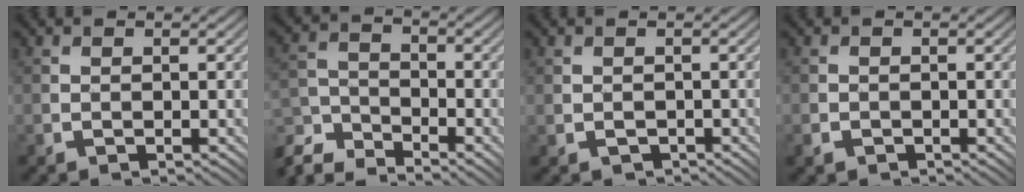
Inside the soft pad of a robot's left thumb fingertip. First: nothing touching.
{"total": 7.1, "force": [-6.1, 2.5, 2.6], "torque": [-0.066, -0.004, -0.131]}
{"total": 1.2, "force": [-0.5, 1.0, 0.6], "torque": [-0.015, -0.004, -0.007]}
{"total": 0.9, "force": [-0.6, 0.7, -0.1], "torque": [0.000, -0.003, -0.013]}